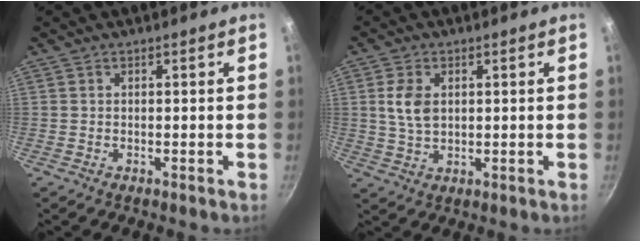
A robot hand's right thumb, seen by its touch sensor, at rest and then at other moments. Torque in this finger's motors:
{"motor_torque": [-0.41, 0.73, 0.96, -0.15, 0.07]}